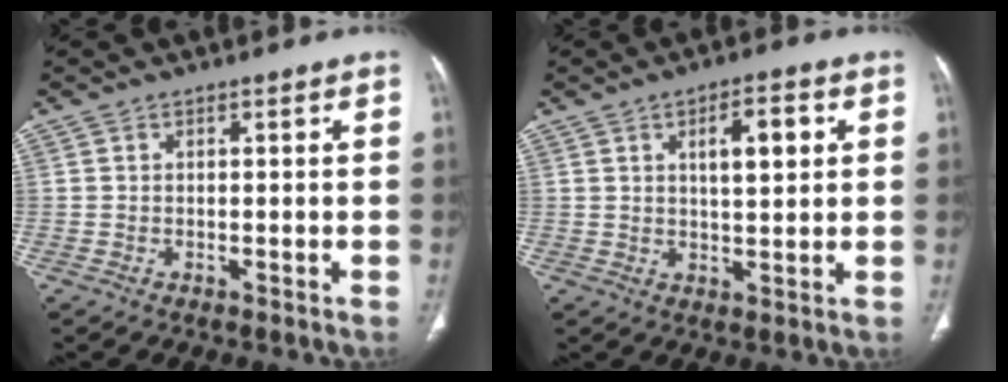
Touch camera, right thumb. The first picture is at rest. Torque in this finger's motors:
{"motor_torque": [-0.86, 0.72, 0.82, 0.40, 0.08]}